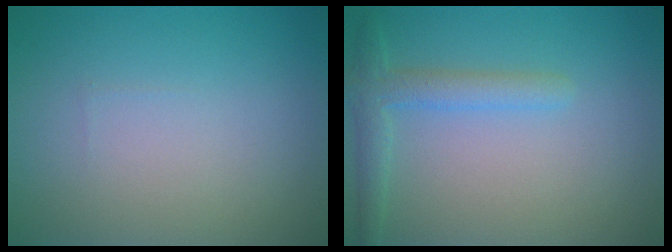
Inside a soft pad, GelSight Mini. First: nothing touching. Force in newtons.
{"total": 2.6, "press": 2.6, "slide": 0.2}